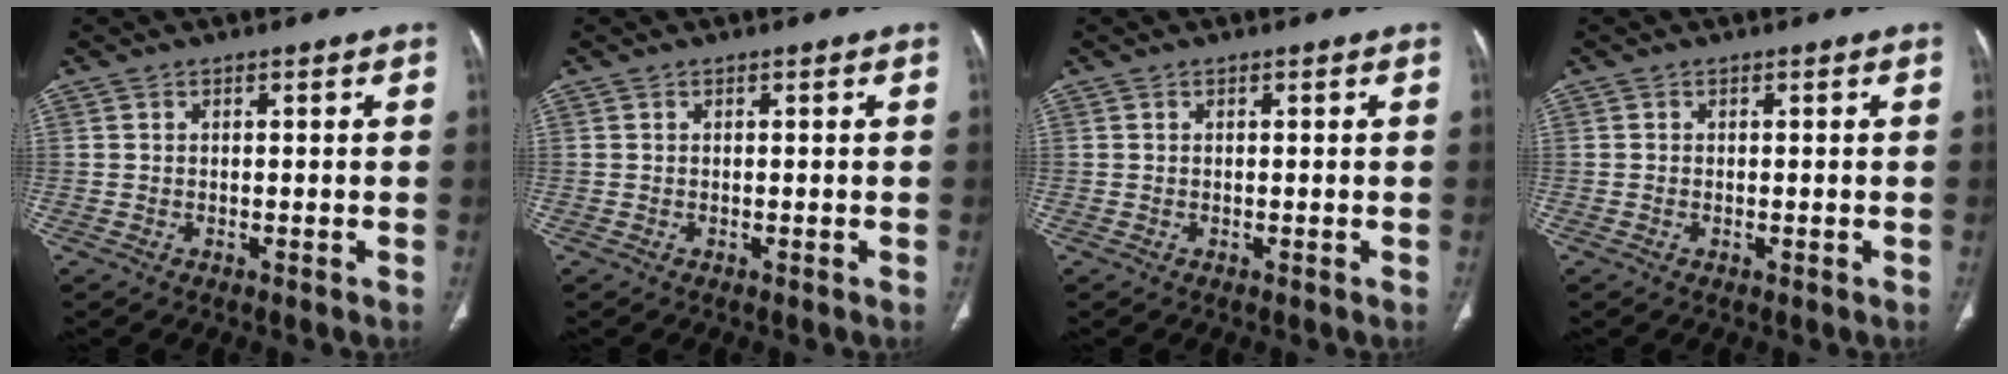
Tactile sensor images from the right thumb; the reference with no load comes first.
{"total": 0.0}
{"total": 0.0}
{"total": 0.0}